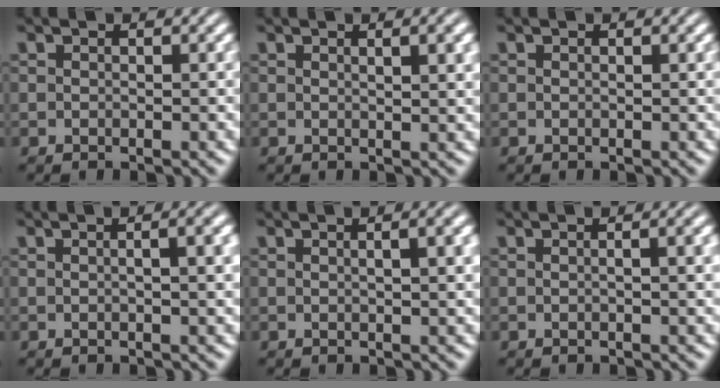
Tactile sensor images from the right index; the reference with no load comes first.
{"total": 1.5, "force": [0.7, -0.7, 1.1], "torque": [-0.013, 0.000, 0.015]}
{"total": 0.0}
{"total": 2.2, "force": [0.3, -0.1, 2.2], "torque": [-0.022, 0.011, 0.003]}
{"total": 2.0, "force": [0.5, -0.3, 1.9], "torque": [-0.019, 0.008, 0.007]}
{"total": 1.5, "force": [0.1, -0.2, 1.5], "torque": [-0.017, 0.008, -0.001]}